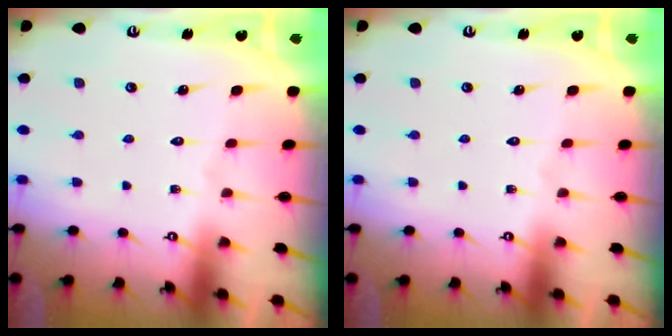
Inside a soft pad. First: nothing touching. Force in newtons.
{"total": 0.0}